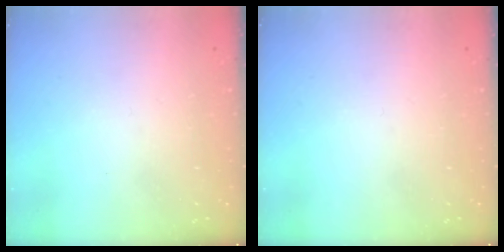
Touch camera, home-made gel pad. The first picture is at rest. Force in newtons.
{"total": 0.0}